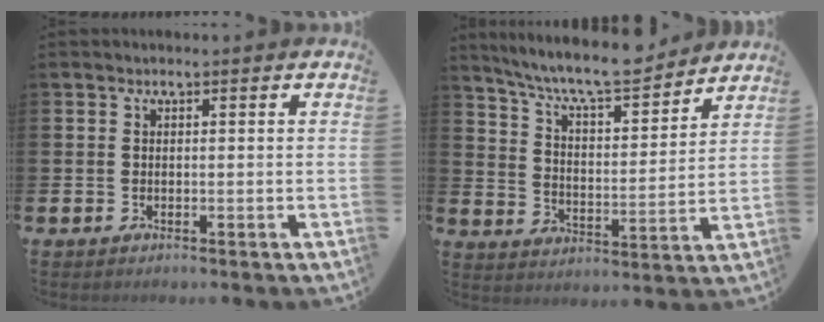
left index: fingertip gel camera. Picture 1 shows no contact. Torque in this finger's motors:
{"motor_torque": [0.87, -1.07, 0.83, 0.21]}